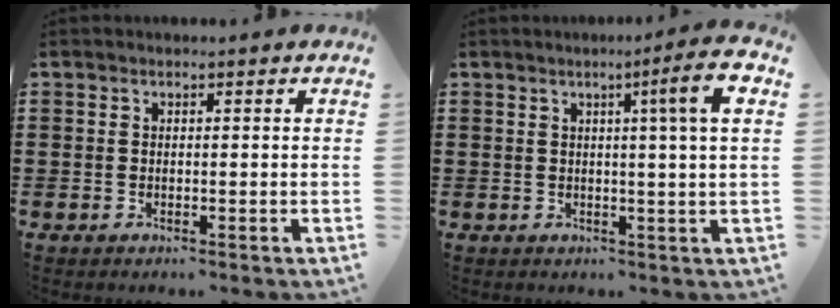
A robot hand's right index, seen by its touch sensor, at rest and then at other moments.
{"total": 7.5, "force": [2.1, -0.4, 7.2], "torque": [-0.112, -0.011, 0.026]}